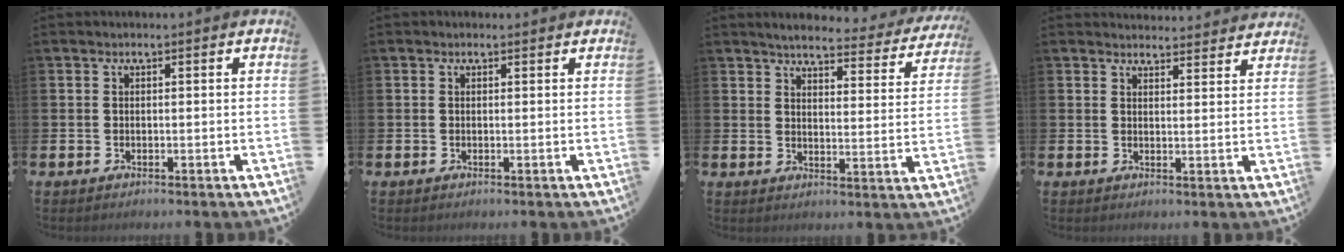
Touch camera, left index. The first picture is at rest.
{"total": 0.0}
{"total": 4.4, "force": [4.2, 0.7, 1.4], "torque": [-0.032, -0.032, 0.064]}
{"total": 3.6, "force": [3.5, 0.4, -0.2], "torque": [0.009, -0.026, 0.063]}